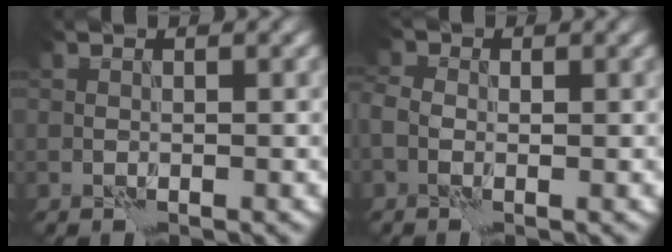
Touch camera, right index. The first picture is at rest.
{"total": 2.3, "force": [-0.2, 1.9, 1.3], "torque": [-0.021, 0.009, -0.013]}